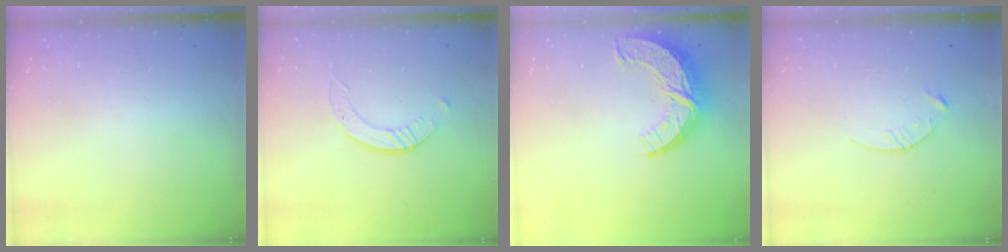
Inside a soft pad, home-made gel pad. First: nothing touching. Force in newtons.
{"total": 2.5, "press": 2.5, "slide": 0.3}
{"total": 12.8, "press": 12.7, "slide": 0.9}
{"total": 3.7, "press": 3.7, "slide": 0.4}